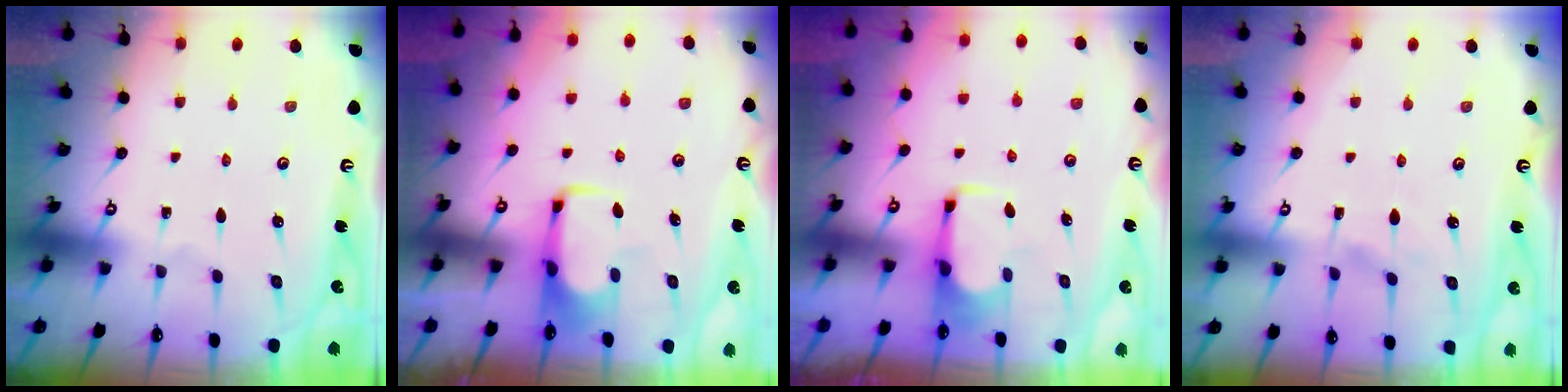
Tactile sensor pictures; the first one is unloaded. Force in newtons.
{"total": 2.0, "press": 2.0, "slide": 0.4}
{"total": 1.9, "press": 1.8, "slide": 0.7}
{"total": 3.6, "press": 3.5, "slide": 0.9}